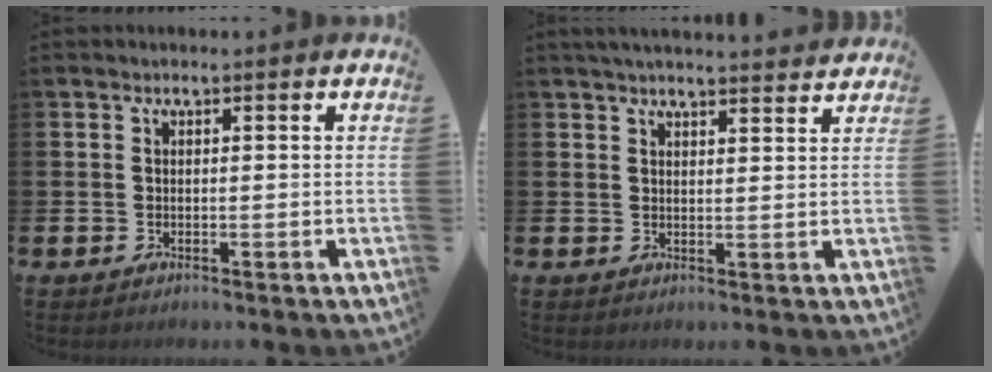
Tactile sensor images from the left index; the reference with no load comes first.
{"total": 3.5, "force": [3.4, 0.0, 0.6], "torque": [-0.012, -0.016, 0.061]}